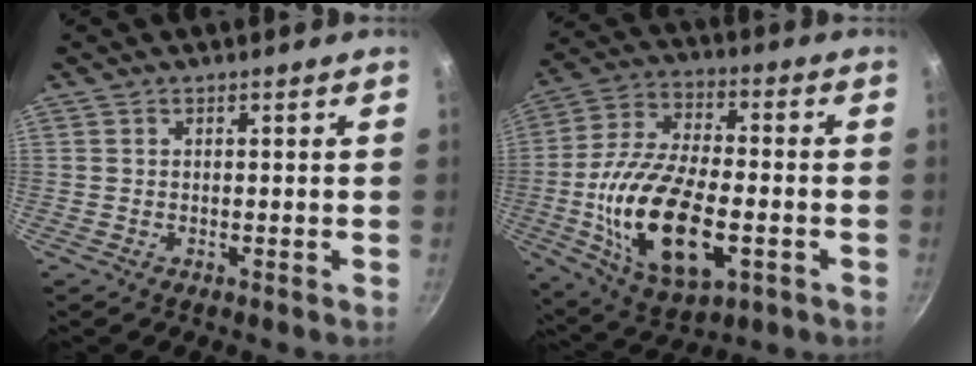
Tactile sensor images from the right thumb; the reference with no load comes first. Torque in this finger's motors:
{"motor_torque": [-0.02, 1.59, 2.19, -0.59, 0.63]}